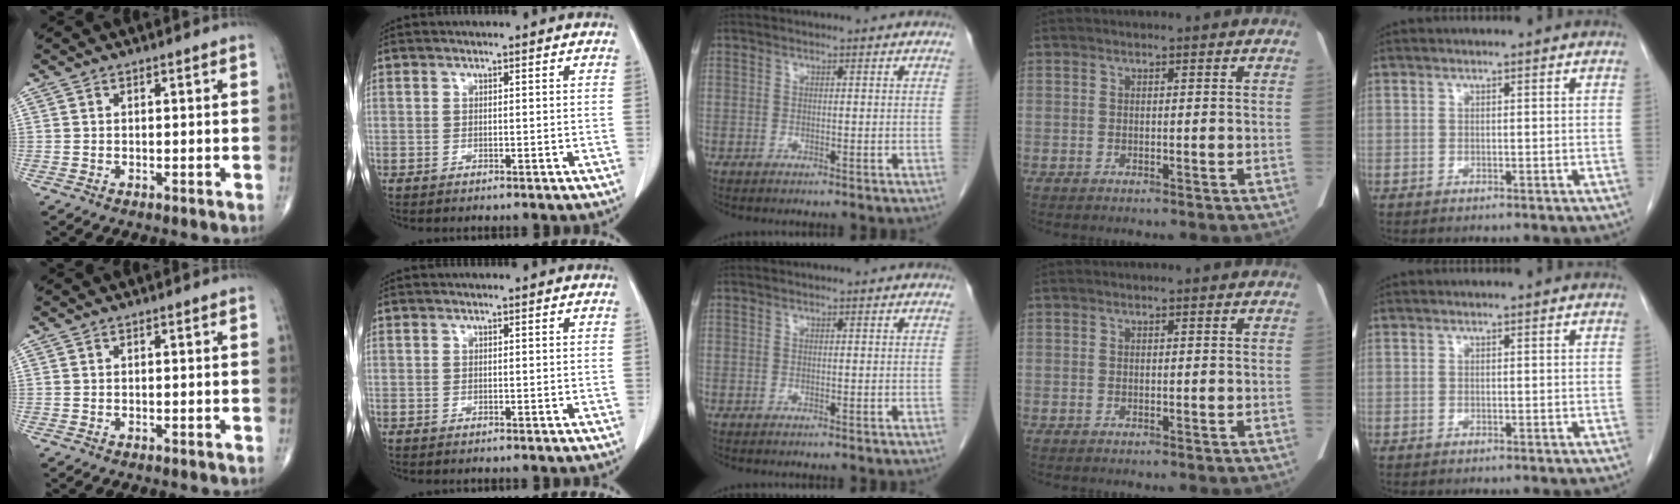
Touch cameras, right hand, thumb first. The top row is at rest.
{}